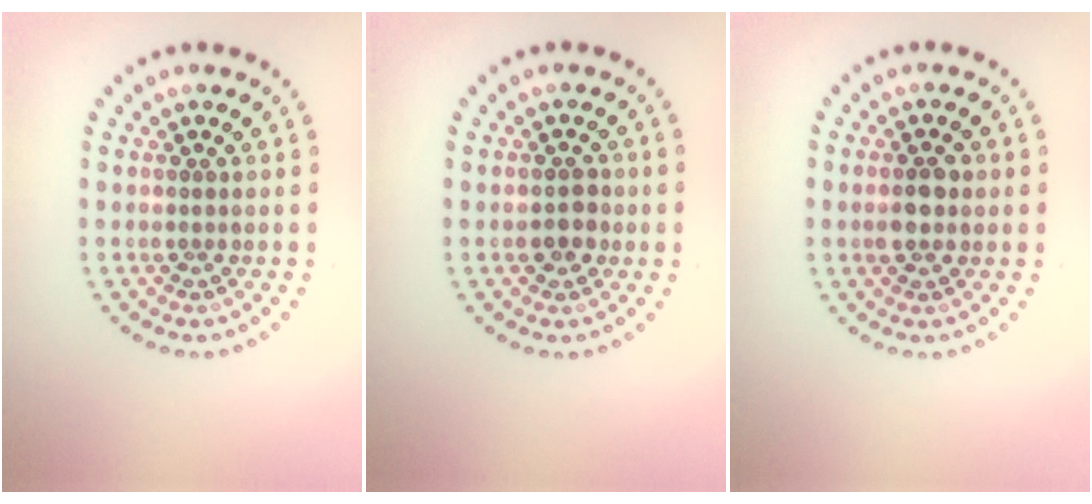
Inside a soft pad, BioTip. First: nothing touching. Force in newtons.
{"total": 1.8, "press": 1.7, "slide": 0.4}
{"total": 2.6, "press": 2.6, "slide": 0.1}